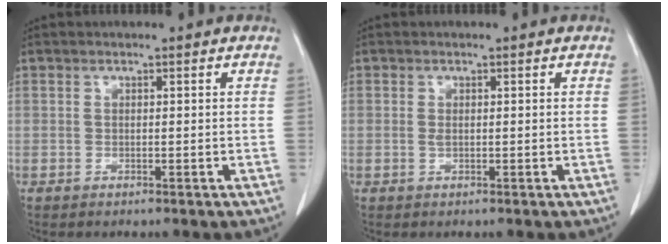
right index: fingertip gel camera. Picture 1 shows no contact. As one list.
[{"total": 0.6, "force": [0.0, 0.2, 0.5], "torque": [-0.014, -0.001, -0.001]}]